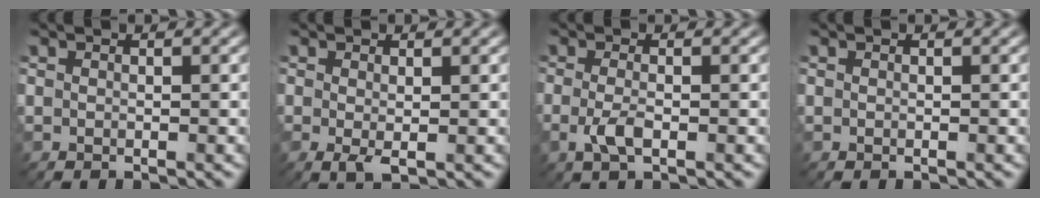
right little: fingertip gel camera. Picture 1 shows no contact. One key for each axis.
{"total": 1.4, "fx": -0.2, "fy": 0.3, "fz": 1.4, "tx": -0.028, "ty": -0.007, "tz": -0.003}
{"total": 2.1, "fx": -0.6, "fy": 0.7, "fz": 1.9, "tx": -0.043, "ty": -0.002, "tz": -0.016}
{"total": 0.0}